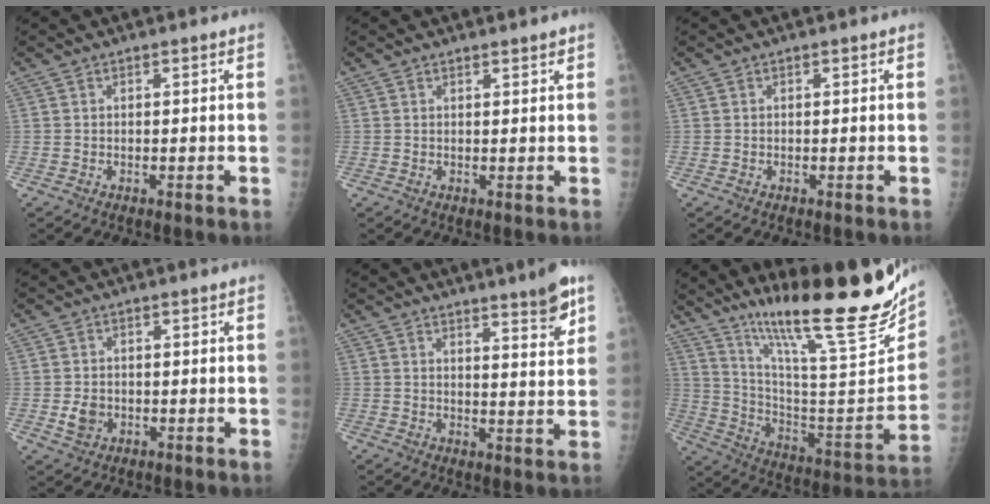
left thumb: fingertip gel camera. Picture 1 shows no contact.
{"total": 1.1, "force": [0.9, 0.2, 0.6], "torque": [-0.006, -0.005, 0.014]}
{"total": 0.0}
{"total": 3.0, "force": [-0.6, 2.5, 1.6], "torque": [-0.022, 0.001, -0.007]}
{"total": 6.8, "force": [4.6, 0.8, 5.0], "torque": [-0.060, -0.033, 0.062]}
{"total": 30.8, "force": [20.9, 4.9, 22.1], "torque": [-0.323, -0.093, 0.332]}